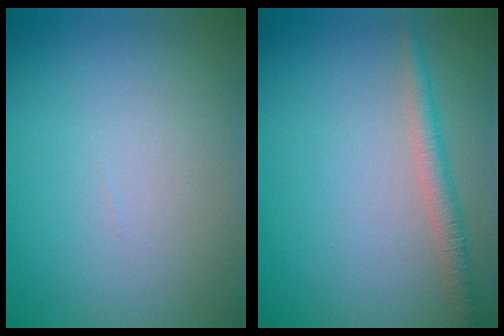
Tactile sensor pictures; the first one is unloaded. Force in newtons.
{"total": 2.1, "press": 2.1, "slide": 0.0}